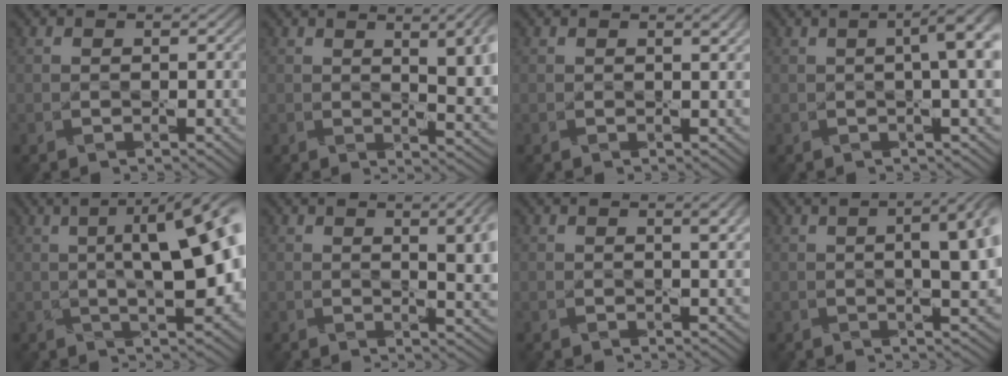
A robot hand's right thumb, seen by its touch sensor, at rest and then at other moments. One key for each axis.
{"total": 10.6, "fx": 2.6, "fy": 4.1, "fz": 9.5, "tx": -0.111, "ty": 0.007, "tz": 0.042}
{"total": 1.2, "fx": 0.7, "fy": 0.2, "fz": 1.0, "tx": -0.014, "ty": 0.000, "tz": 0.011}
{"total": 6.2, "fx": 0.7, "fy": 1.8, "fz": 5.9, "tx": -0.067, "ty": 0.017, "tz": 0.008}
{"total": 13.5, "fx": 0.9, "fy": 3.8, "fz": 12.9, "tx": -0.164, "ty": 0.020, "tz": 0.005}
{"total": 9.5, "fx": 2.1, "fy": 3.5, "fz": 8.5, "tx": -0.089, "ty": 0.008, "tz": 0.031}
{"total": 2.4, "fx": 1.1, "fy": 0.5, "fz": 2.1, "tx": -0.026, "ty": 0.002, "tz": 0.019}
{"total": 7.0, "fx": 0.8, "fy": 2.3, "fz": 6.6, "tx": -0.078, "ty": 0.013, "tz": 0.006}